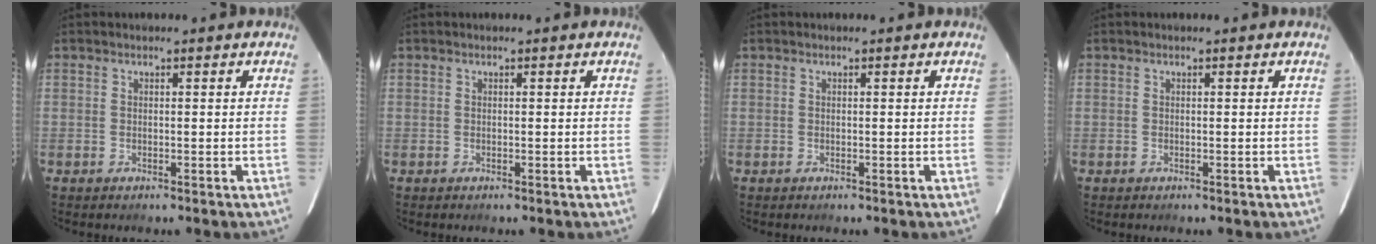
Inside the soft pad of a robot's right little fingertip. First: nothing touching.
{"total": 0.0}
{"total": 0.0}
{"total": 0.0}